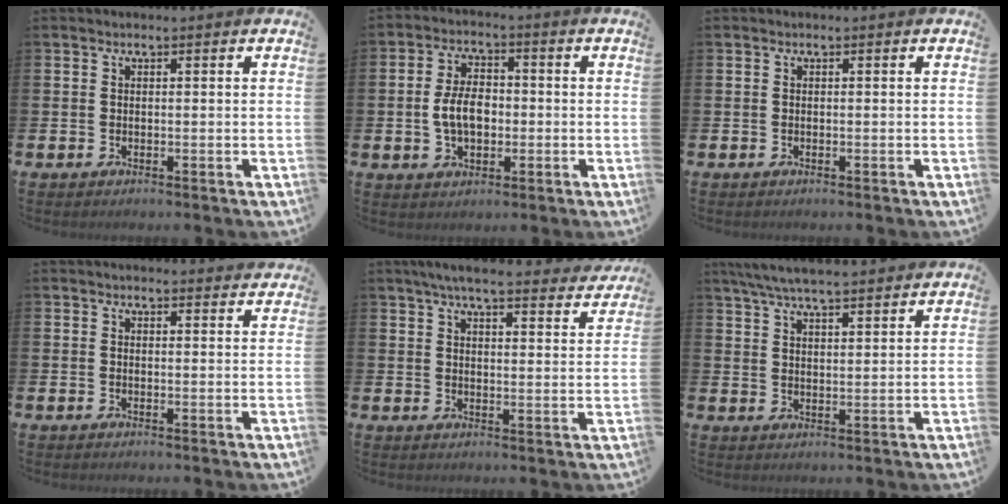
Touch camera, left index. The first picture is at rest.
{"total": 5.6, "force": [-0.5, 3.6, 4.3], "torque": [-0.076, 0.005, -0.015]}
{"total": 0.0}
{"total": 1.8, "force": [1.8, 0.2, 0.0], "torque": [0.006, -0.010, 0.031]}
{"total": 6.2, "force": [5.7, 0.6, 2.2], "torque": [-0.051, -0.029, 0.099]}
{"total": 6.3, "force": [6.0, 0.5, 1.9], "torque": [-0.051, -0.022, 0.109]}